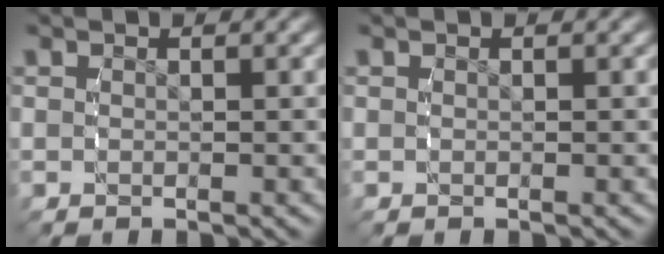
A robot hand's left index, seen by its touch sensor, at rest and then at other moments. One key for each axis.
{"total": 0.0}